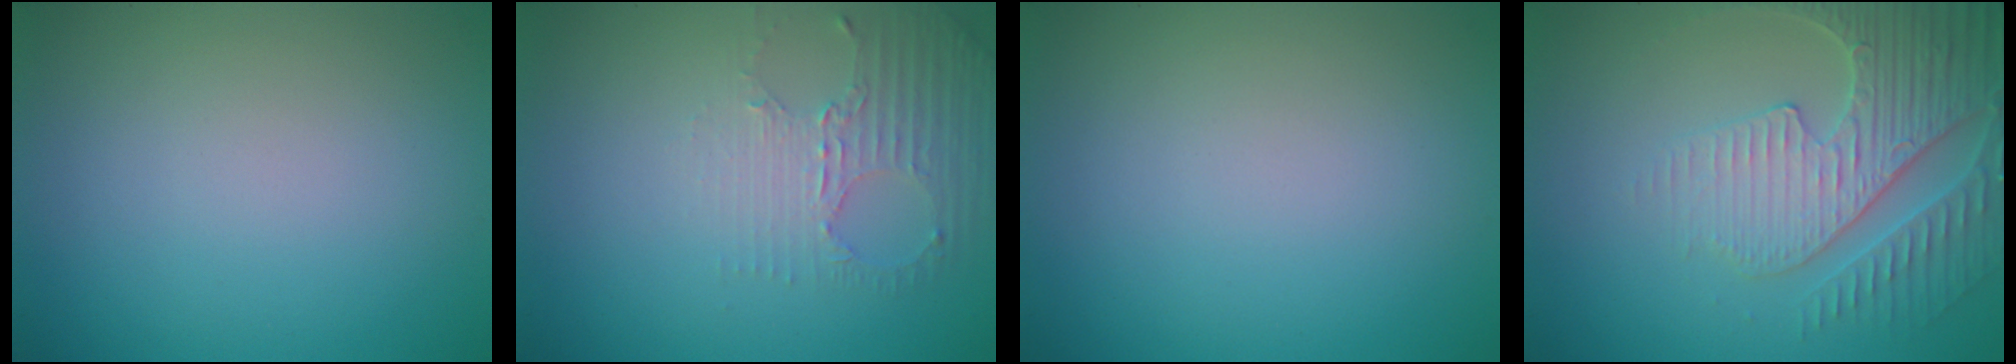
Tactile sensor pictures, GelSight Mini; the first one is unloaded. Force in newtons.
{"total": 2.6, "press": 1.9, "slide": 1.9}
{"total": 0.0}
{"total": 4.7, "press": 4.4, "slide": 1.5}